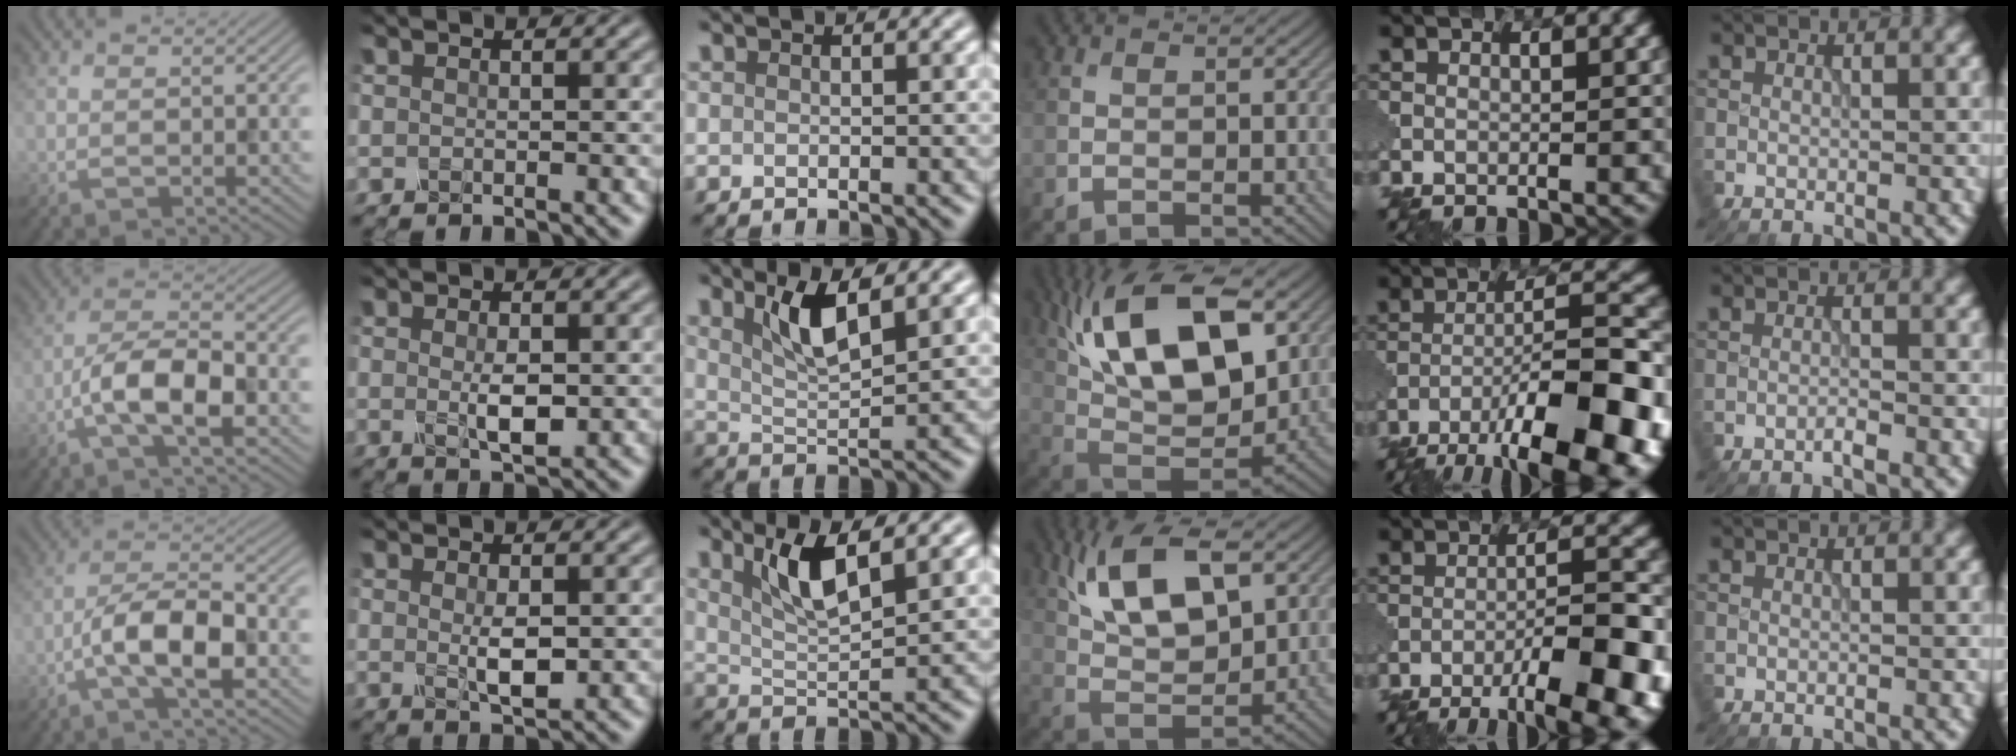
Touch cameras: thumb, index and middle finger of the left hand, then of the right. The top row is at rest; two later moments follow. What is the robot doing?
{"motion": "disassemble", "object": "glue stick"}